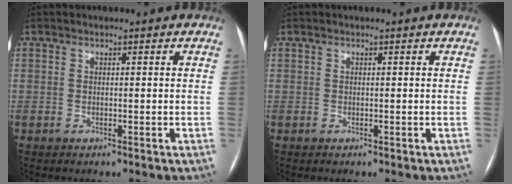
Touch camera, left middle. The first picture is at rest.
{"total": 0.0}